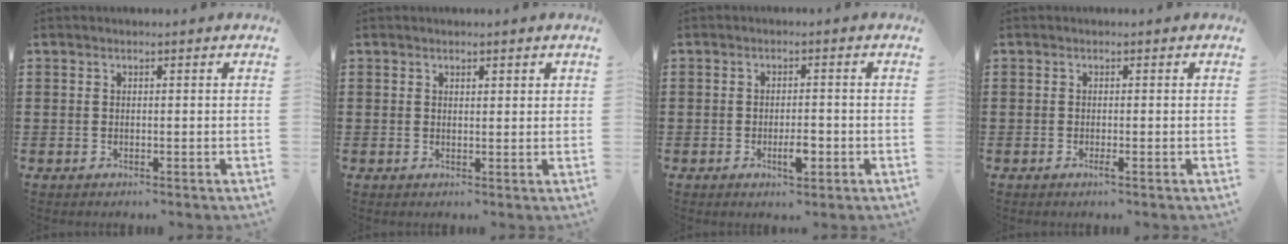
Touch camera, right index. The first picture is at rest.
{"total": 2.4, "force": [1.3, 1.5, 1.3], "torque": [-0.014, 0.004, 0.020]}
{"total": 3.5, "force": [-1.3, 1.2, 3.0], "torque": [-0.058, -0.001, -0.023]}
{"total": 1.0, "force": [-0.5, 0.0, 0.9], "torque": [-0.016, -0.005, -0.008]}